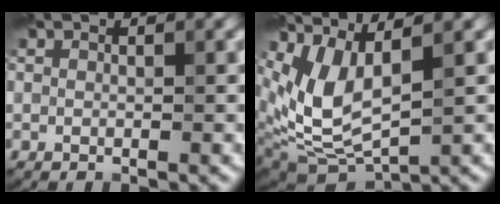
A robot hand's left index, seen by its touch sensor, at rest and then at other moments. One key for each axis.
{"total": 5.8, "fx": 2.2, "fy": 2.4, "fz": 4.8, "tx": -0.114, "ty": -0.017, "tz": 0.053}